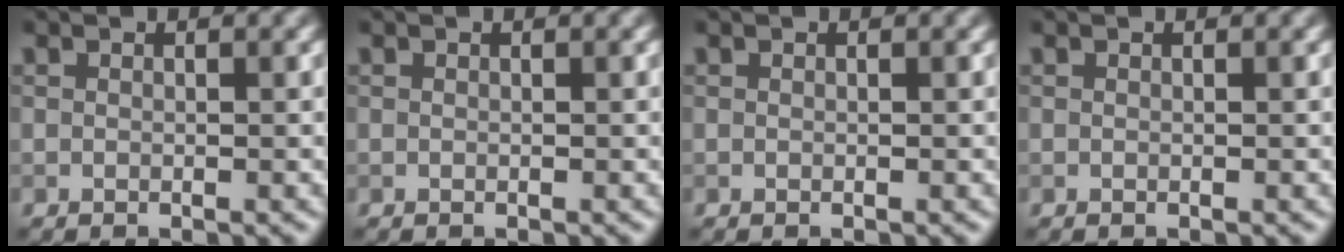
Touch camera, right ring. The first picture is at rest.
{"total": 0.0}
{"total": 0.0}
{"total": 0.0}